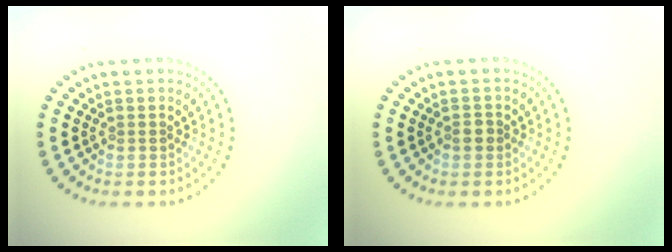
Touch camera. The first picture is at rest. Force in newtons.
{"total": 1.0, "press": 1.0, "slide": 0.4}